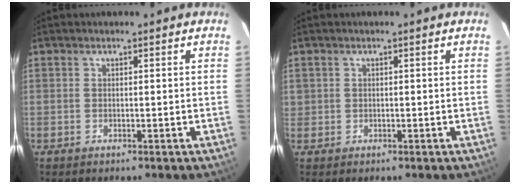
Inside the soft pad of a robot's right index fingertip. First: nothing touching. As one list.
[{"total": 0.9, "force": [0.2, 0.9, 0.1], "torque": [0.006, 0.004, 0.001]}]